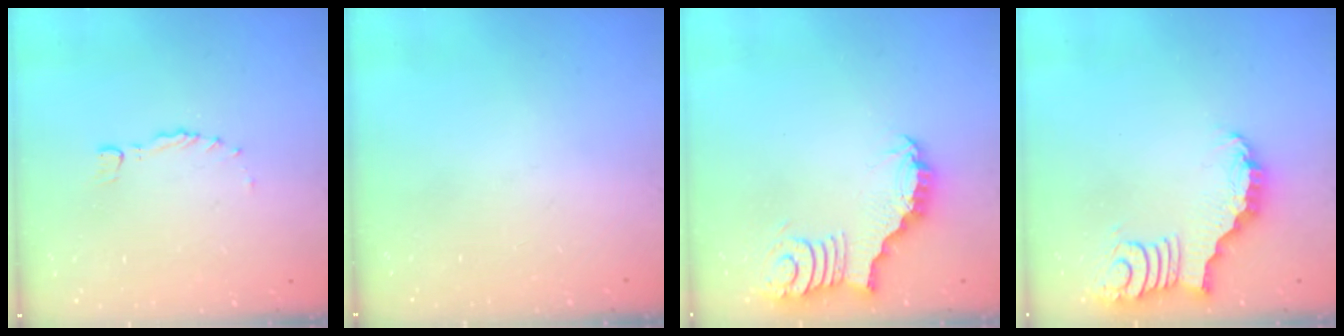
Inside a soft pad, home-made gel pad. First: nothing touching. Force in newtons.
{"total": 0.0}
{"total": 2.4, "press": 2.4, "slide": 0.3}
{"total": 2.8, "press": 2.7, "slide": 0.5}